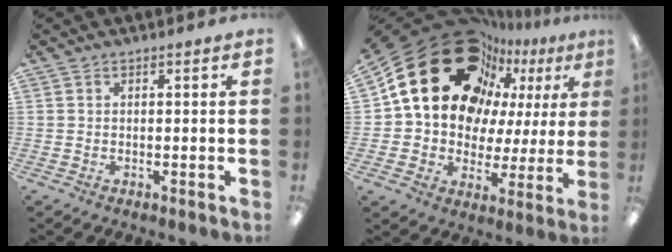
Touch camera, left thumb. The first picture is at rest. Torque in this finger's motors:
{"motor_torque": [0.90, 4.11, 2.25, -0.52, 0.24]}